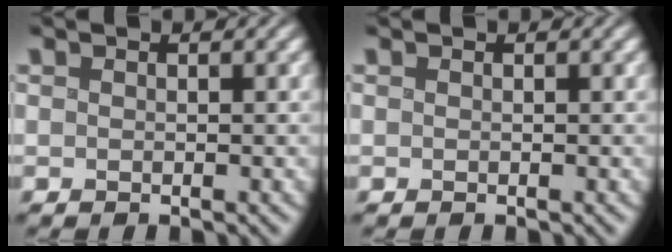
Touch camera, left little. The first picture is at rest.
{"total": 0.0}